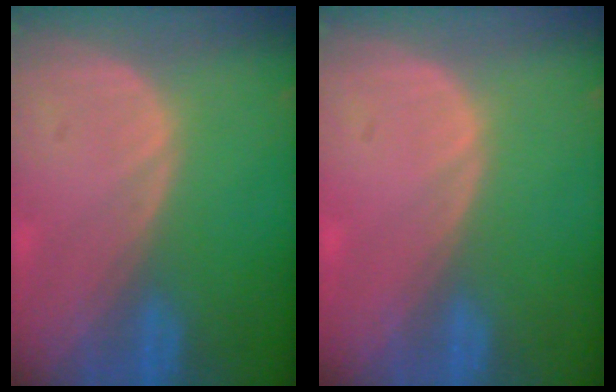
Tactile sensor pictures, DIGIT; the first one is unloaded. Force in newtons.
{"total": 0.6, "press": 0.1, "slide": 0.6}